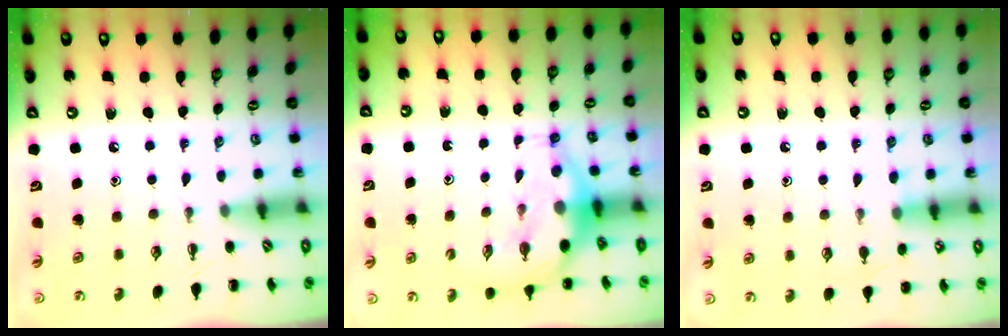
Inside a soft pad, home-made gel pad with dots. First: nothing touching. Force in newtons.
{"total": 6.9, "press": 6.7, "slide": 1.6}
{"total": 8.2, "press": 7.8, "slide": 2.5}